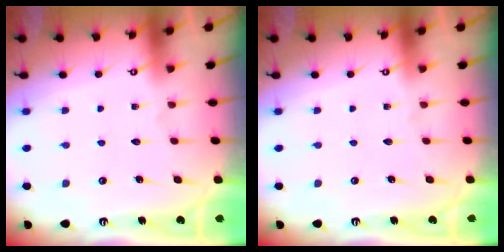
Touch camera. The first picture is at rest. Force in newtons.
{"total": 0.0}